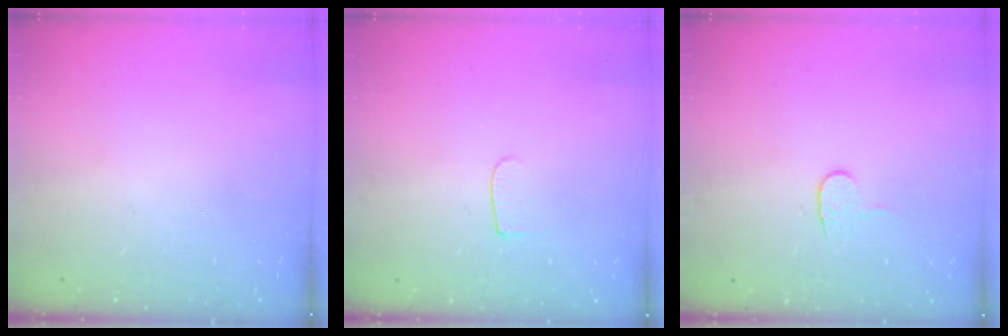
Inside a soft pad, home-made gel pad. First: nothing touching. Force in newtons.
{"total": 4.3, "press": 4.3, "slide": 0.5}
{"total": 4.1, "press": 4.1, "slide": 0.4}